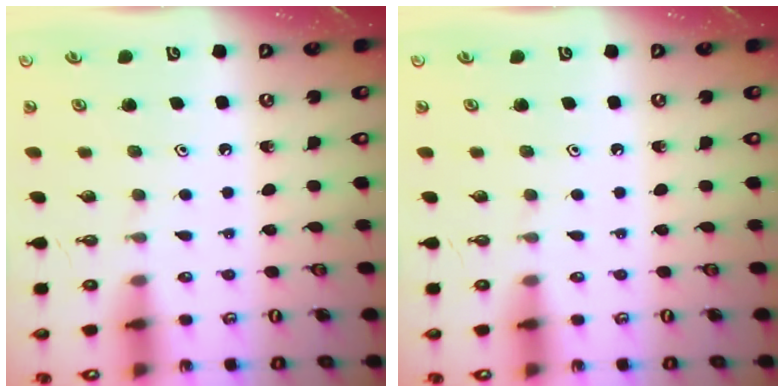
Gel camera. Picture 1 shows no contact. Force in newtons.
{"total": 0.0}